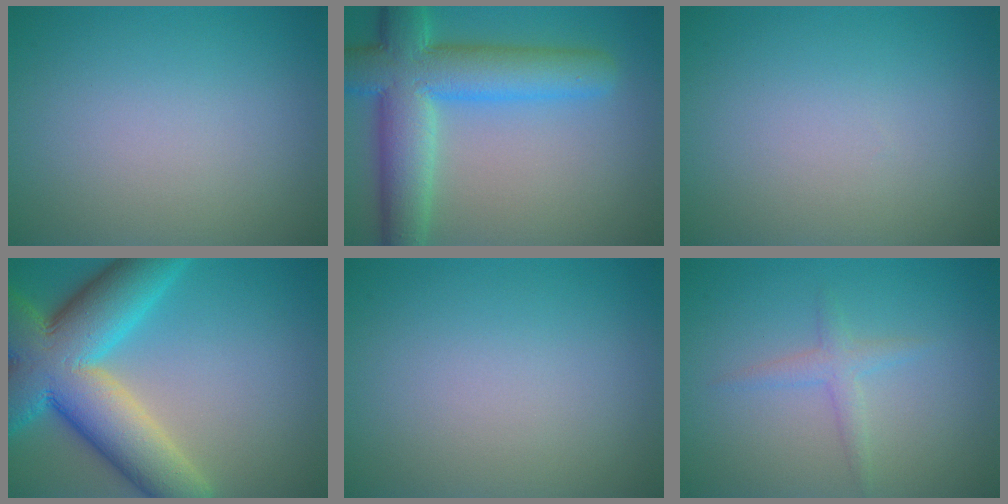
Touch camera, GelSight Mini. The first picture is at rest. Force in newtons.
{"total": 9.5, "press": 9.4, "slide": 0.4}
{"total": 0.0}
{"total": 13.2, "press": 13.2, "slide": 0.6}
{"total": 0.0}
{"total": 1.6, "press": 1.6, "slide": 0.1}